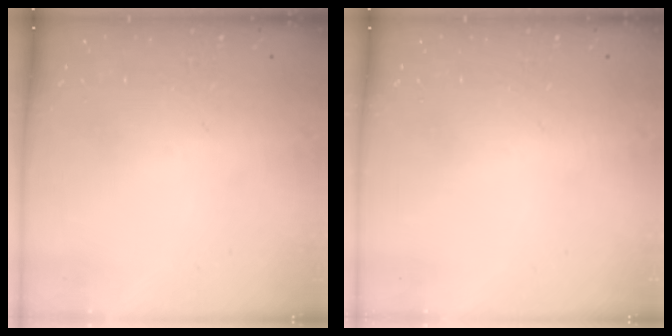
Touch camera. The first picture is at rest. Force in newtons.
{"total": 0.0}